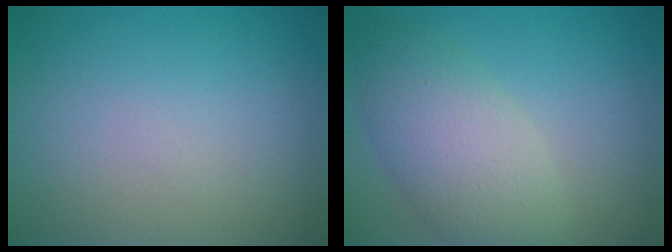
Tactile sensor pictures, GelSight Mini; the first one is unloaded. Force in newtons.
{"total": 5.7, "press": 5.7, "slide": 0.4}